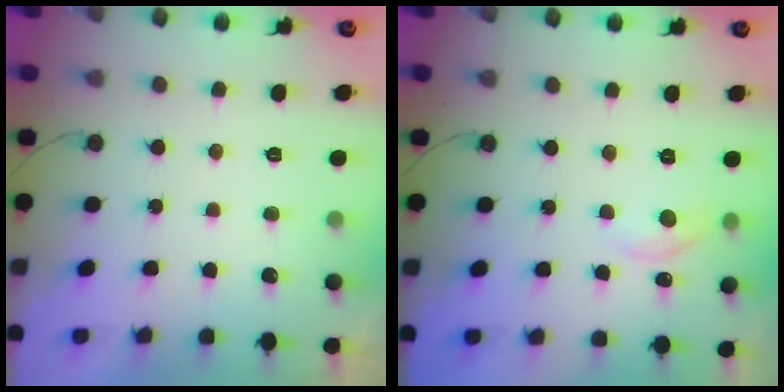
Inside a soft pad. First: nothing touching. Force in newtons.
{"total": 5.9, "press": 5.9, "slide": 0.7}